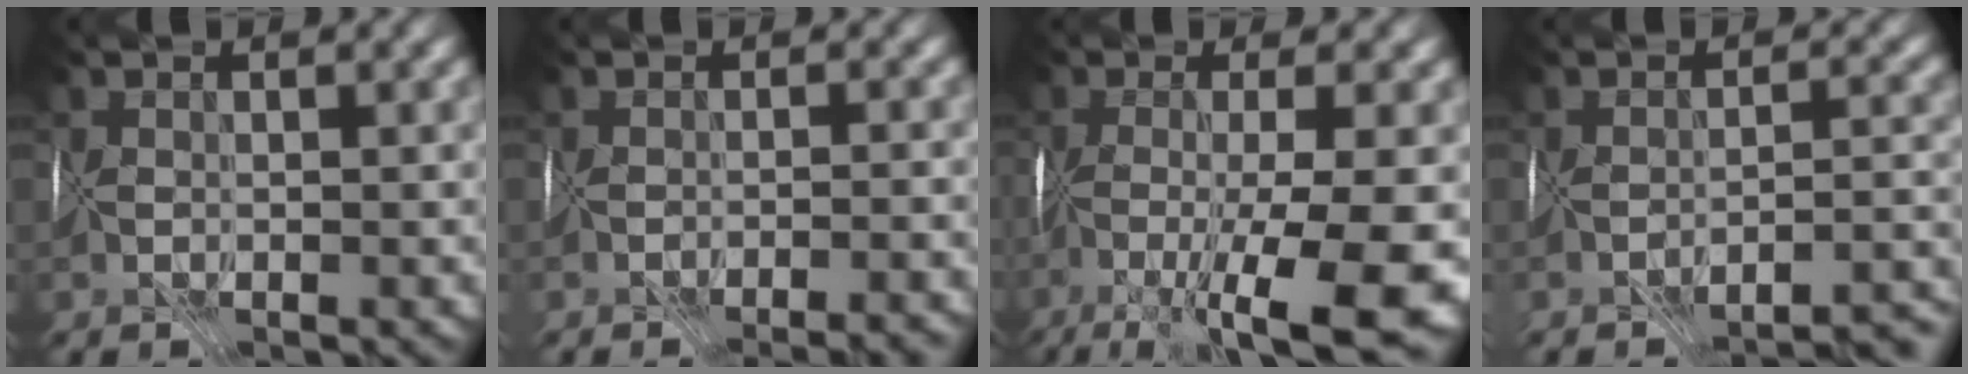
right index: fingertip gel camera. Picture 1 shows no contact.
{"total": 5.0, "force": [-4.7, 0.5, 1.4], "torque": [0.007, -0.001, -0.044]}
{"total": 12.5, "force": [-6.0, 2.2, 10.7], "torque": [-0.201, -0.025, -0.086]}
{"total": 8.6, "force": [-8.1, 1.4, 2.8], "torque": [-0.012, 0.008, -0.084]}